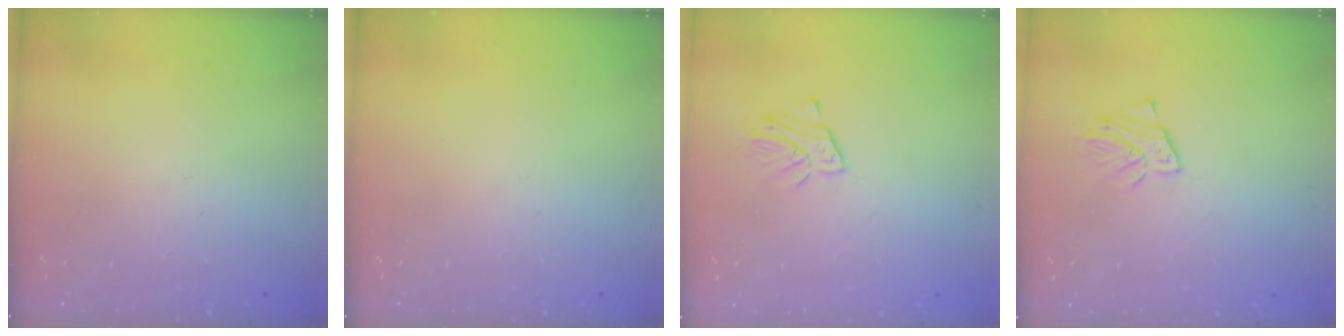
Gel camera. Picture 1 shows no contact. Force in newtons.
{"total": 0.0}
{"total": 2.4, "press": 2.4, "slide": 0.2}
{"total": 2.4, "press": 2.4, "slide": 0.2}